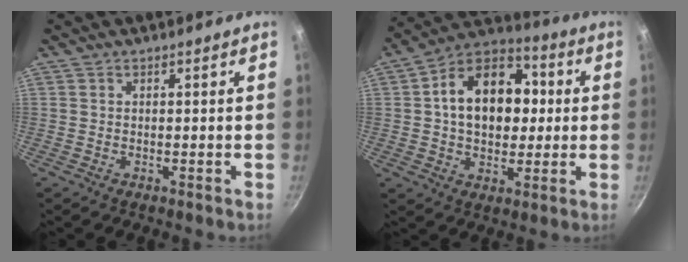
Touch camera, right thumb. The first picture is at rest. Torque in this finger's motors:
{"motor_torque": [0.54, 3.02, 1.00, -0.40, 0.14]}